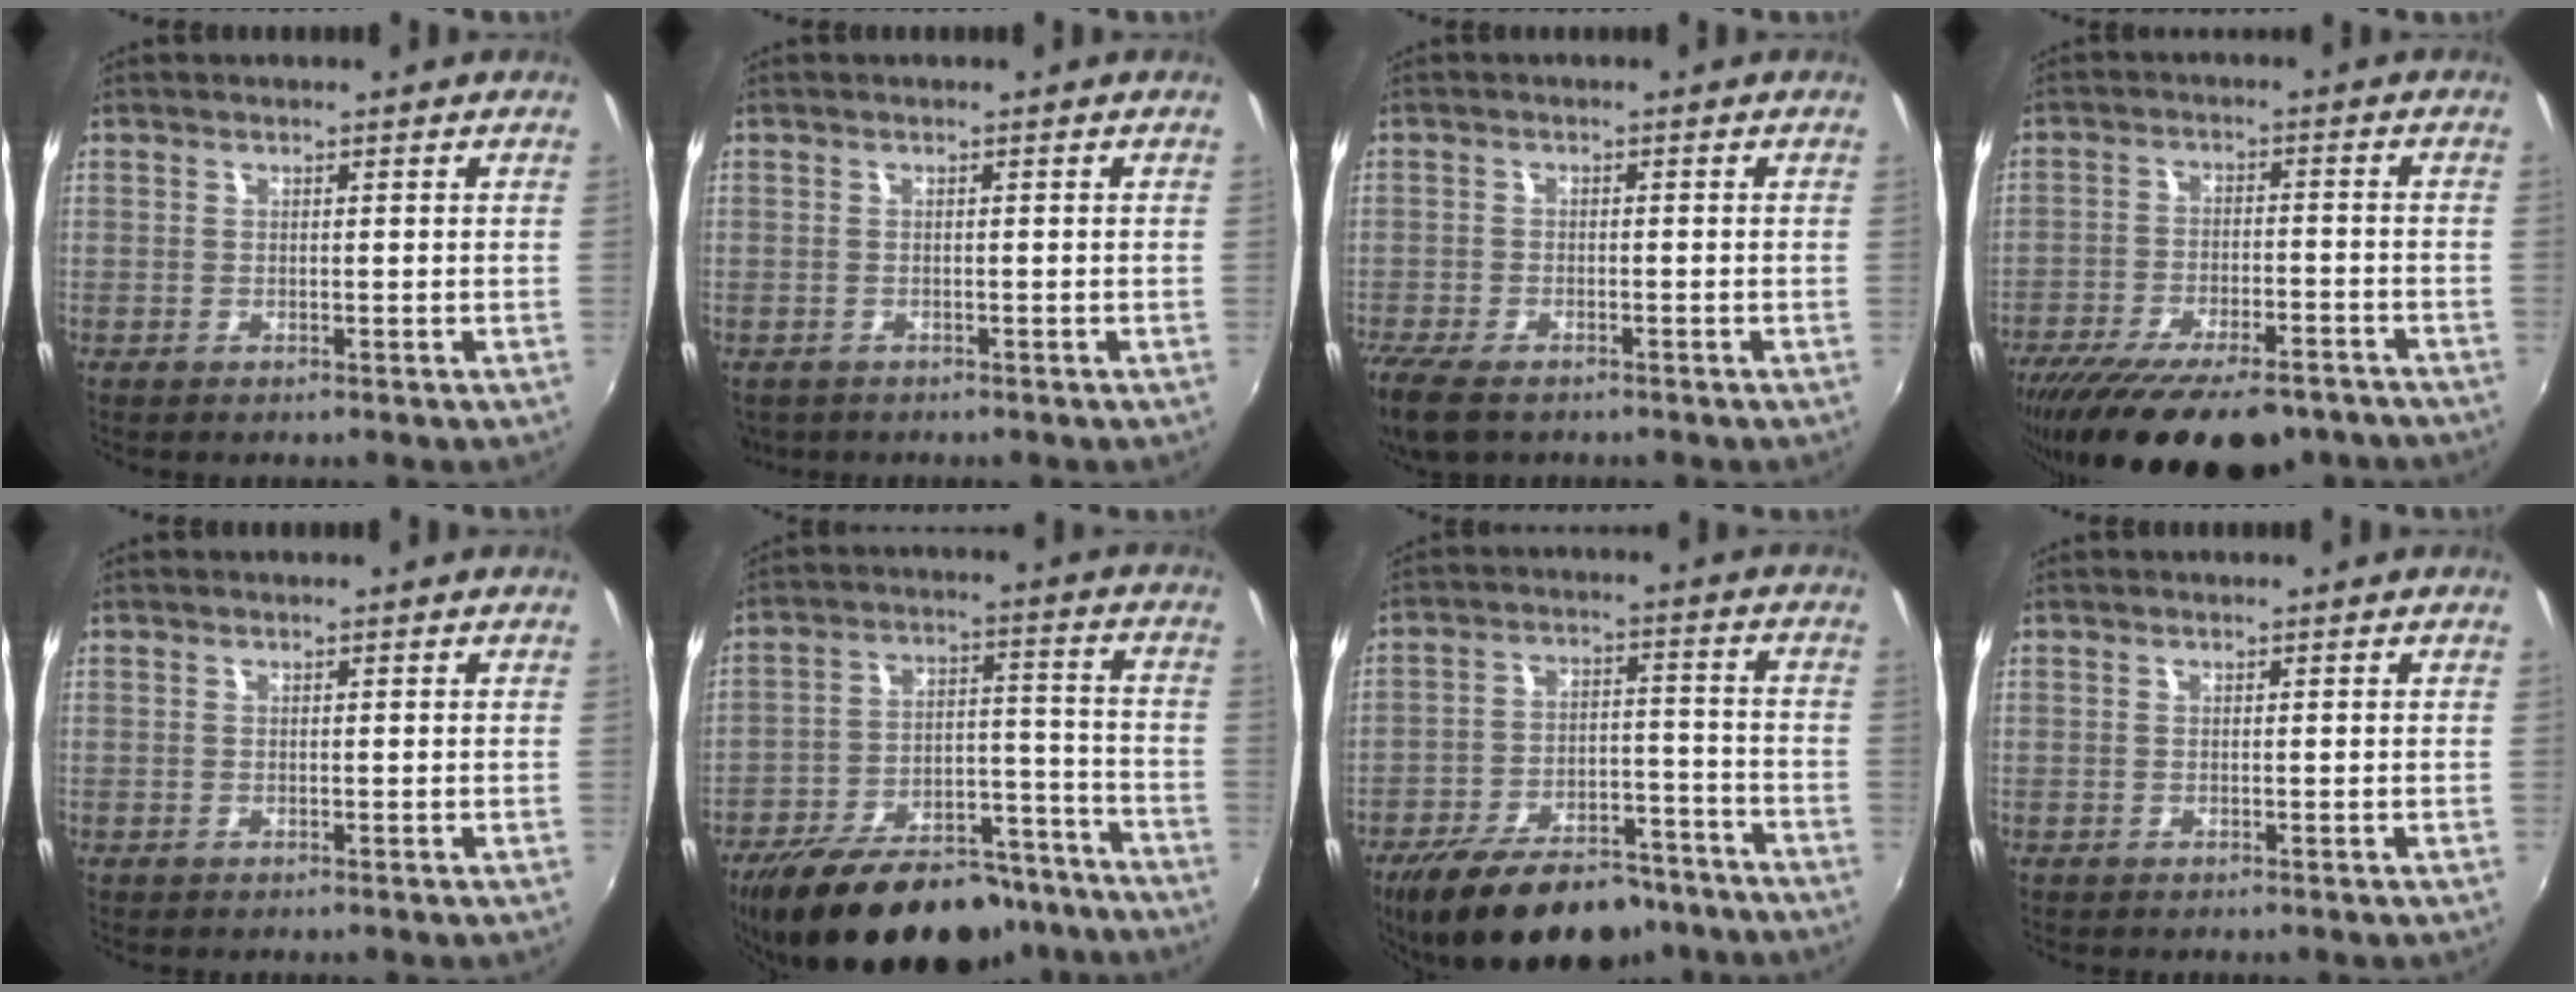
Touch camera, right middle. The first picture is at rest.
{"total": 2.8, "force": [-1.7, 1.9, 1.2], "torque": [-0.028, -0.011, -0.021]}
{"total": 8.7, "force": [-6.5, 3.3, 4.7], "torque": [-0.126, -0.038, -0.122]}
{"total": 21.4, "force": [-16.5, 7.0, 11.7], "torque": [-0.227, -0.047, -0.241]}
{"total": 0.0}
{"total": 26.4, "force": [-20.8, 10.8, 12.1], "torque": [-0.226, 0.018, -0.282]}
{"total": 21.1, "force": [-16.5, 8.6, 10.0], "torque": [-0.192, 0.001, -0.234]}
{"total": 0.0}